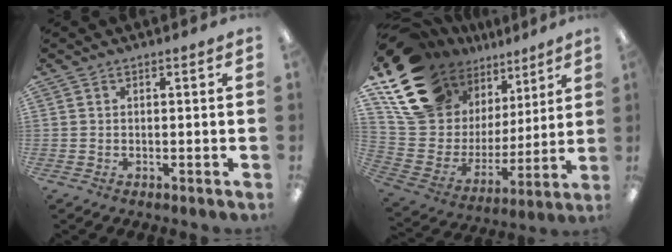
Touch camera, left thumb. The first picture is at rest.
{"total": 20.8, "force": [14.7, 12.0, 8.5], "torque": [-0.177, -0.083, 0.287]}